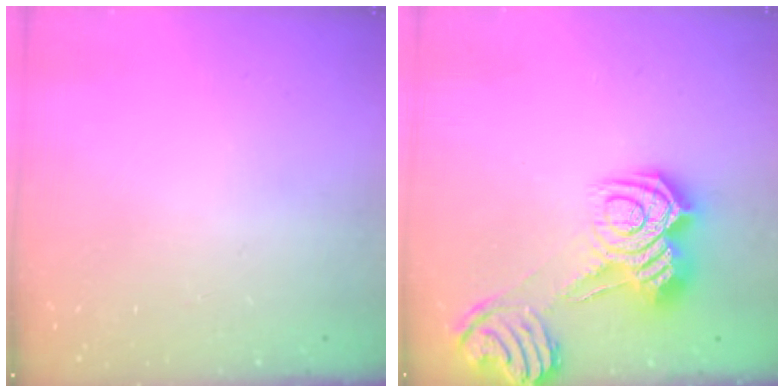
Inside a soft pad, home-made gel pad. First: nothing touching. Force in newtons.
{"total": 15.2, "press": 15.1, "slide": 0.9}